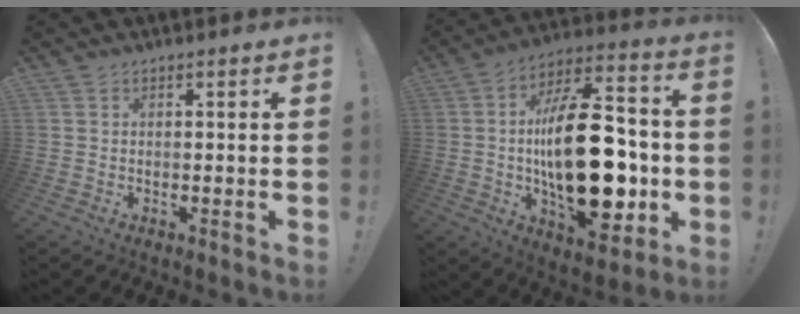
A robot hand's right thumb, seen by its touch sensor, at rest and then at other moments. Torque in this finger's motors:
{"motor_torque": [1.04, 1.51, 1.60, -1.17, 0.27]}